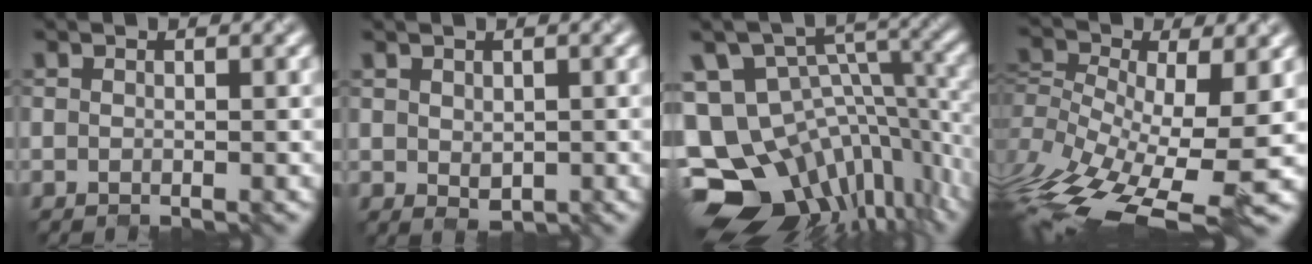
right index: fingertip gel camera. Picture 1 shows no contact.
{"total": 1.7, "force": [0.2, 1.2, 1.2], "torque": [-0.025, -0.009, 0.009]}
{"total": 14.0, "force": [-4.7, 9.9, 8.7], "torque": [-0.180, -0.016, -0.066]}
{"total": 11.7, "force": [-4.2, 4.7, 9.8], "torque": [-0.201, -0.019, -0.080]}